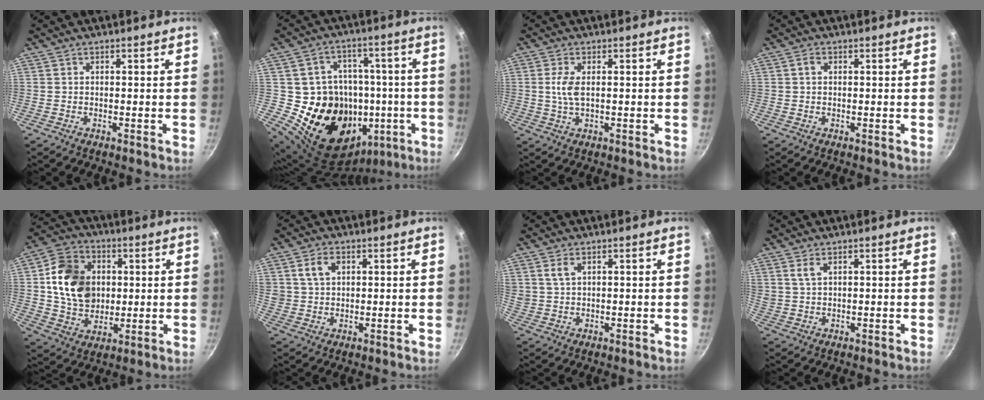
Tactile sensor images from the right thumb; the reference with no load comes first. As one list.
[{"total": 23.0, "force": [-3.4, 19.0, 12.5], "torque": [-0.171, 0.029, -0.034]}, {"total": 4.0, "force": [0.4, 1.7, 3.6], "torque": [-0.080, 0.000, 0.009]}, {"total": 1.5, "force": [0.4, 1.1, 0.9], "torque": [-0.014, 0.006, 0.004]}, {"total": 15.7, "force": [2.3, 12.5, 9.2], "torque": [-0.134, 0.004, 0.041]}, {"total": 5.1, "force": [1.9, 3.7, 3.0], "torque": [-0.038, 0.000, 0.038]}, {"total": 3.2, "force": [1.6, 1.9, 2.1], "torque": [-0.035, -0.004, 0.035]}, {"total": 2.9, "force": [1.5, 1.5, 1.9], "torque": [-0.035, -0.005, 0.034]}]